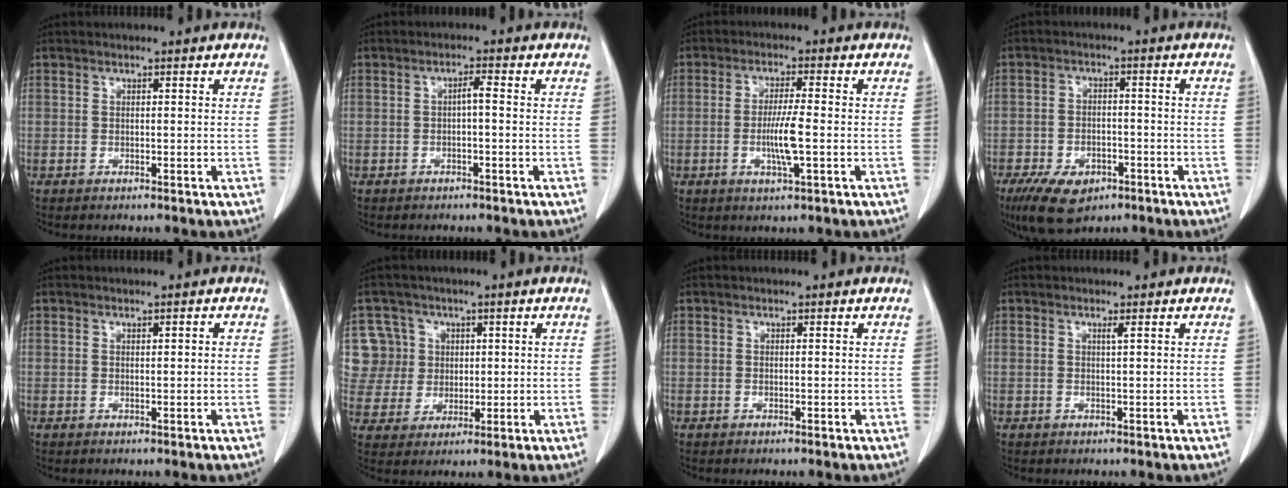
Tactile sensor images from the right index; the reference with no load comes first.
{"total": 1.6, "force": [-0.2, 0.3, 1.6], "torque": [-0.029, 0.005, -0.002]}
{"total": 5.4, "force": [-1.2, 0.2, 5.3], "torque": [-0.105, -0.009, -0.019]}
{"total": 9.2, "force": [-5.6, 5.1, 5.3], "torque": [-0.094, -0.002, -0.087]}
{"total": 0.6, "force": [0.2, 0.1, 0.6], "torque": [-0.013, 0.001, 0.003]}
{"total": 8.4, "force": [2.4, 8.1, 0.2], "torque": [-0.001, 0.026, 0.059]}
{"total": 0.0}
{"total": 0.6, "force": [0.3, -0.1, 0.5], "torque": [-0.014, -0.001, 0.011]}